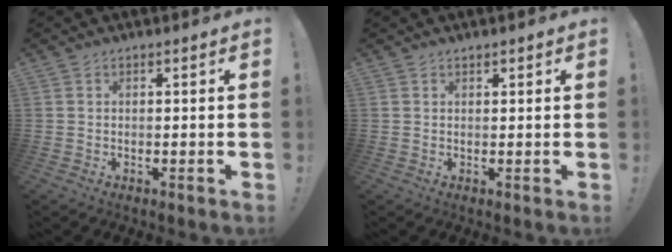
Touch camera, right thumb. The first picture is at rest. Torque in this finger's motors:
{"motor_torque": [0.04, 0.00, 0.03, -0.05, -0.08]}